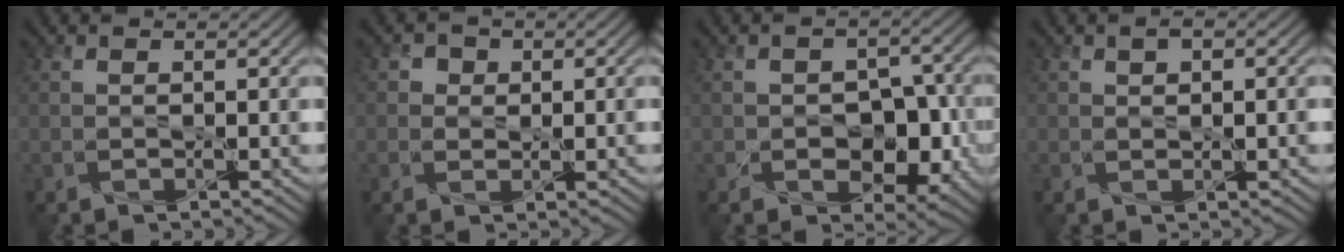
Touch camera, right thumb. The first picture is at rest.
{"total": 2.0, "force": [0.4, 1.9, 0.5], "torque": [-0.004, -0.003, 0.004]}
{"total": 6.2, "force": [-1.6, 4.5, 3.9], "torque": [-0.062, -0.016, -0.022]}
{"total": 1.8, "force": [0.6, 1.0, 1.4], "torque": [-0.024, 0.001, 0.012]}